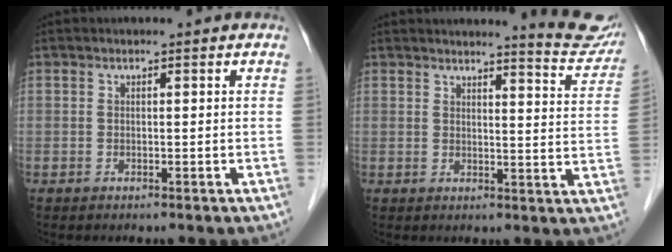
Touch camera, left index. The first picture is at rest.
{"total": 8.8, "force": [8.5, 0.1, 2.0], "torque": [-0.018, -0.045, 0.082]}